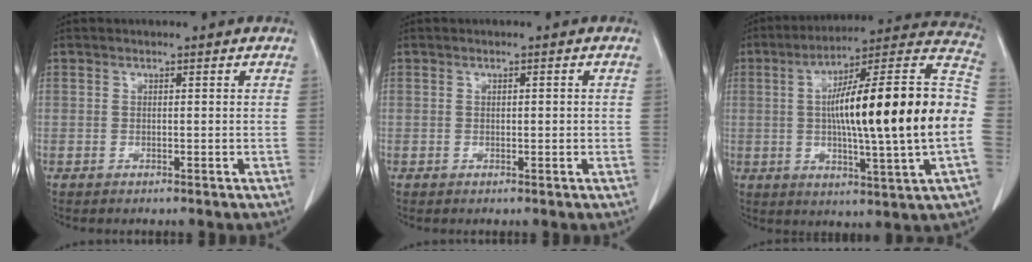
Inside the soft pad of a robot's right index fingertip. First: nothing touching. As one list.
[{"total": 1.3, "force": [0.0, 0.4, 1.2], "torque": [-0.021, 0.000, 0.002]}, {"total": 25.8, "force": [-1.0, 1.2, 25.8], "torque": [-0.339, 0.028, -0.026]}]